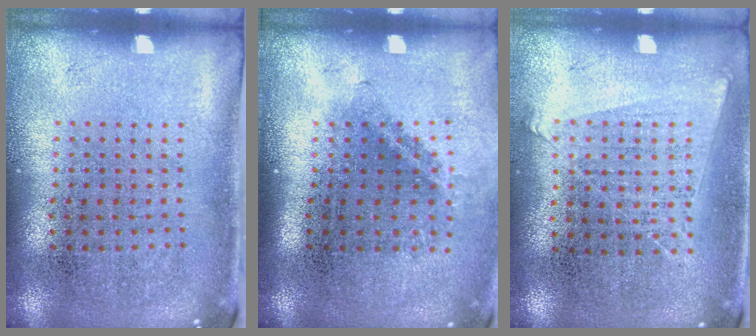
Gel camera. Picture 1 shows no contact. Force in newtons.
{"total": 1.5, "press": 1.0, "slide": 1.1}
{"total": 1.0, "press": 0.9, "slide": 0.4}